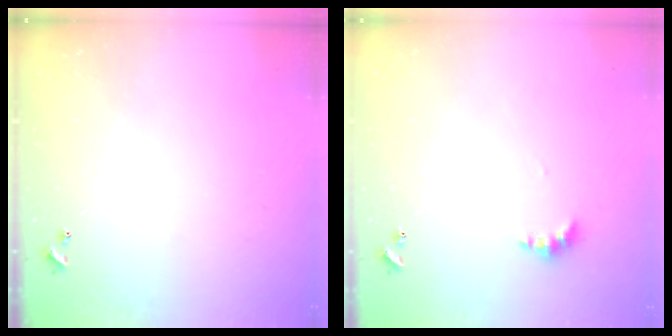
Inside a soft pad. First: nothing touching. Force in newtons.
{"total": 4.4, "press": 4.4, "slide": 0.9}